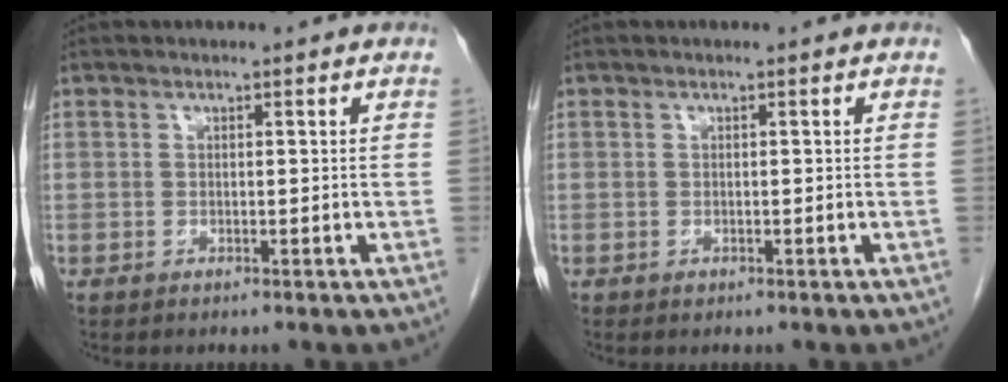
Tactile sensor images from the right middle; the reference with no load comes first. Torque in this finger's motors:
{"motor_torque": [0.19, 0.08, 0.05, 0.00]}